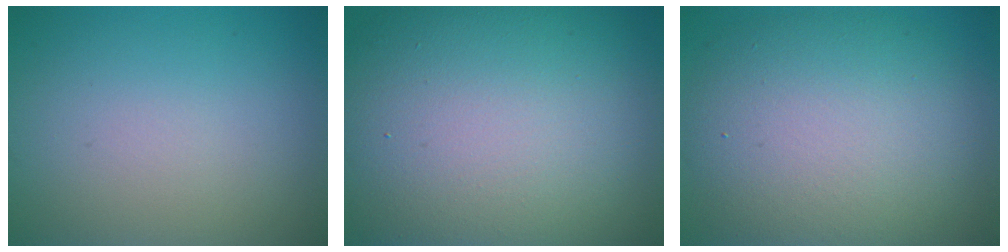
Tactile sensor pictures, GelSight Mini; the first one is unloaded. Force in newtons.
{"total": 17.8, "press": 17.7, "slide": 1.1}
{"total": 10.5, "press": 10.5, "slide": 1.1}